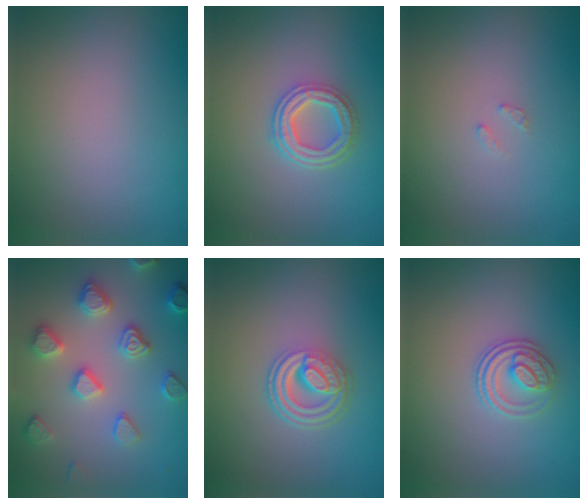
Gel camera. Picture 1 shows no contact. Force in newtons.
{"total": 4.2, "press": 3.2, "slide": 2.6}
{"total": 0.8, "press": 0.7, "slide": 0.1}
{"total": 4.6, "press": 4.5, "slide": 0.9}
{"total": 4.6, "press": 3.3, "slide": 3.2}
{"total": 2.8, "press": 2.6, "slide": 1.2}